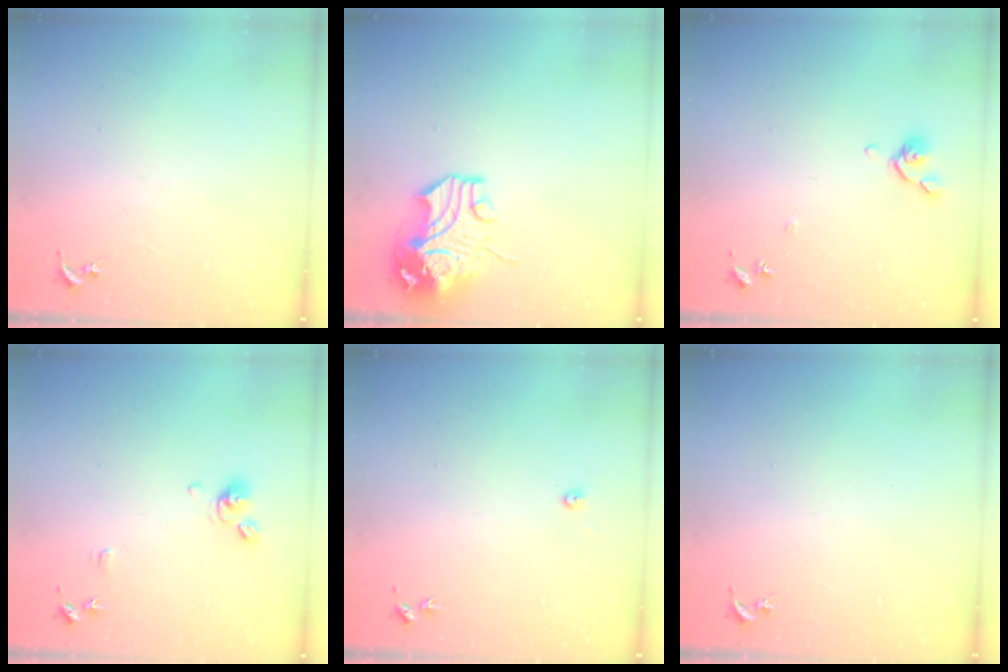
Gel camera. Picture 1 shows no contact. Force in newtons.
{"total": 12.6, "press": 12.5, "slide": 2.1}
{"total": 6.7, "press": 6.6, "slide": 1.0}
{"total": 9.4, "press": 9.4, "slide": 0.9}
{"total": 3.0, "press": 3.0, "slide": 0.4}
{"total": 0.0}